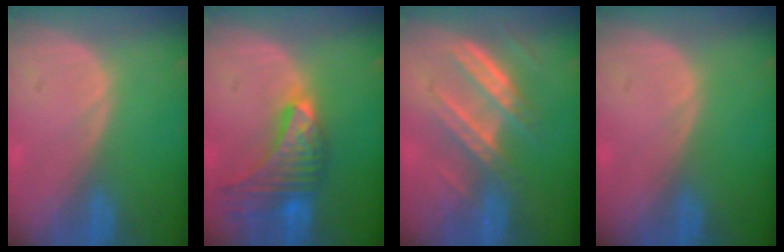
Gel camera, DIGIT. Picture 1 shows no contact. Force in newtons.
{"total": 9.7, "press": 8.6, "slide": 4.4}
{"total": 7.6, "press": 6.9, "slide": 3.3}
{"total": 0.0}